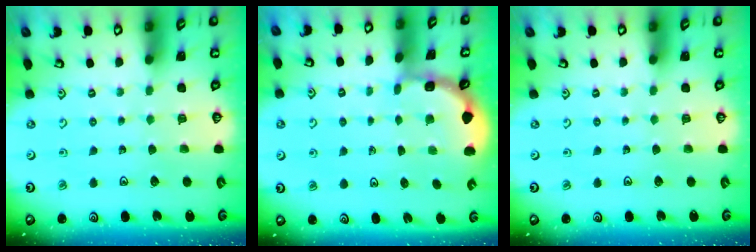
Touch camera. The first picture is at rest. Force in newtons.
{"total": 2.1, "press": 2.1, "slide": 0.2}
{"total": 0.0}